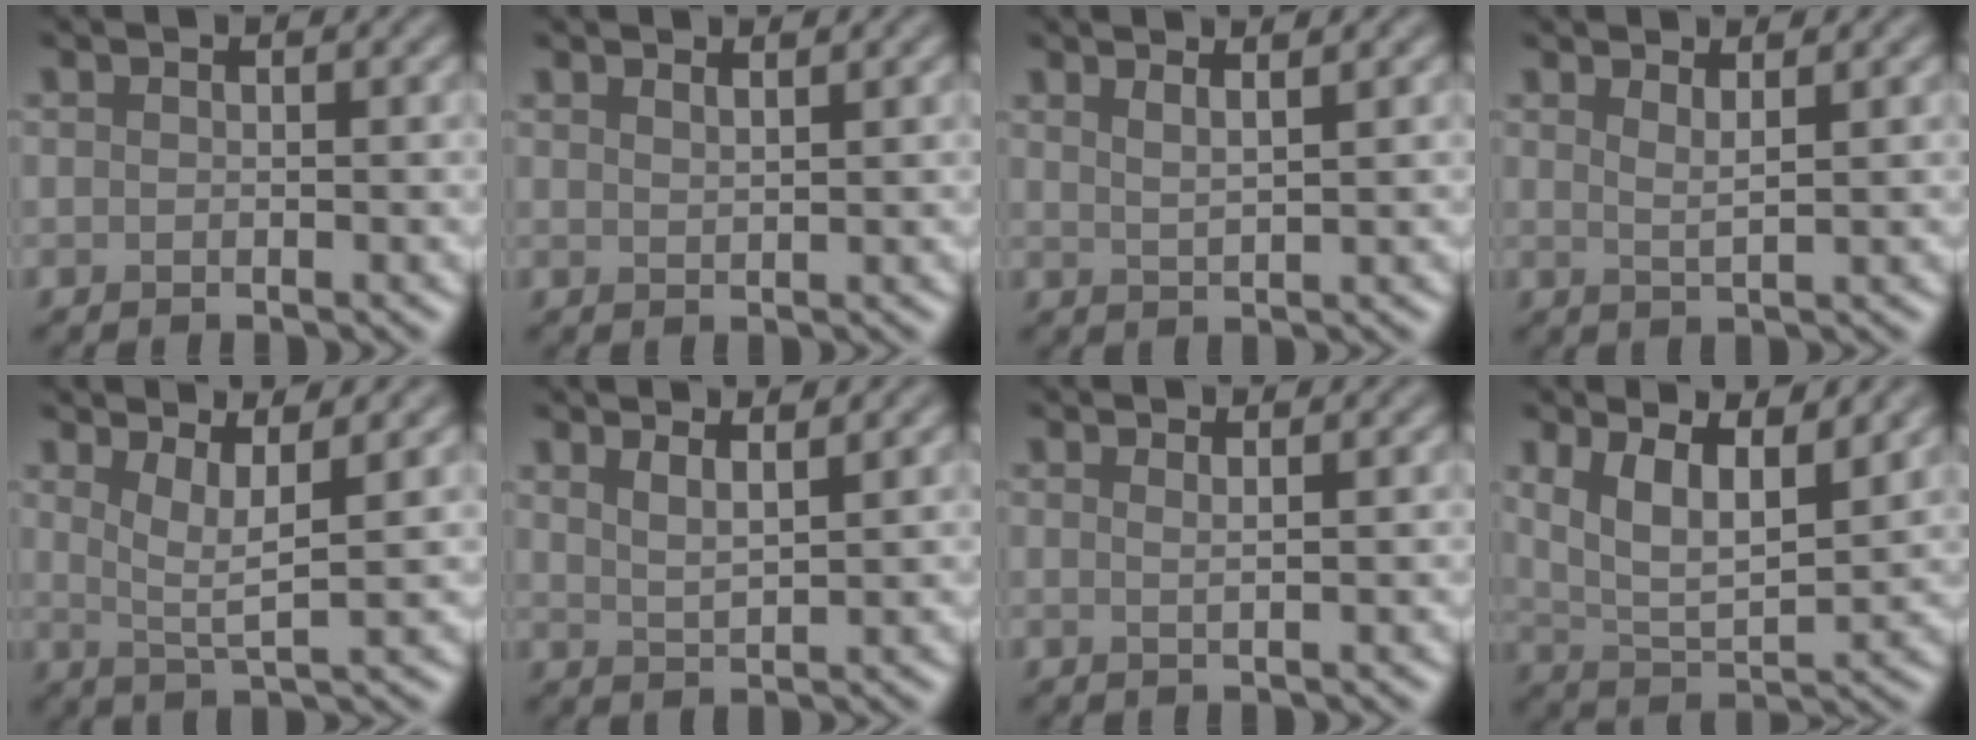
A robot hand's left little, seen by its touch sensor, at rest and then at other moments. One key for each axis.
{"total": 1.3, "fx": 1.2, "fy": 0.3, "fz": 0.5, "tx": -0.001, "ty": 0.001, "tz": 0.016}
{"total": 2.4, "fx": 1.8, "fy": 0.7, "fz": 1.5, "tx": -0.012, "ty": 0.011, "tz": 0.015}
{"total": 1.8, "fx": 1.3, "fy": 0.5, "fz": 1.2, "tx": -0.013, "ty": -0.001, "tz": 0.018}
{"total": 3.5, "fx": 1.6, "fy": 0.7, "fz": 3.1, "tx": -0.056, "ty": -0.008, "tz": 0.033}
{"total": 2.9, "fx": 2.3, "fy": 0.8, "fz": 1.6, "tx": -0.019, "ty": 0.009, "tz": 0.032}
{"total": 1.1, "fx": 0.7, "fy": 0.4, "fz": 0.7, "tx": -0.002, "ty": -0.002, "tz": 0.006}
{"total": 6.4, "fx": 3.1, "fy": 2.6, "fz": 5.0, "tx": -0.094, "ty": -0.002, "tz": 0.051}